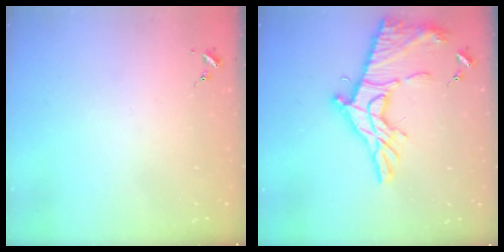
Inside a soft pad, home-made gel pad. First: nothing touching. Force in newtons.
{"total": 21.7, "press": 21.7, "slide": 1.9}